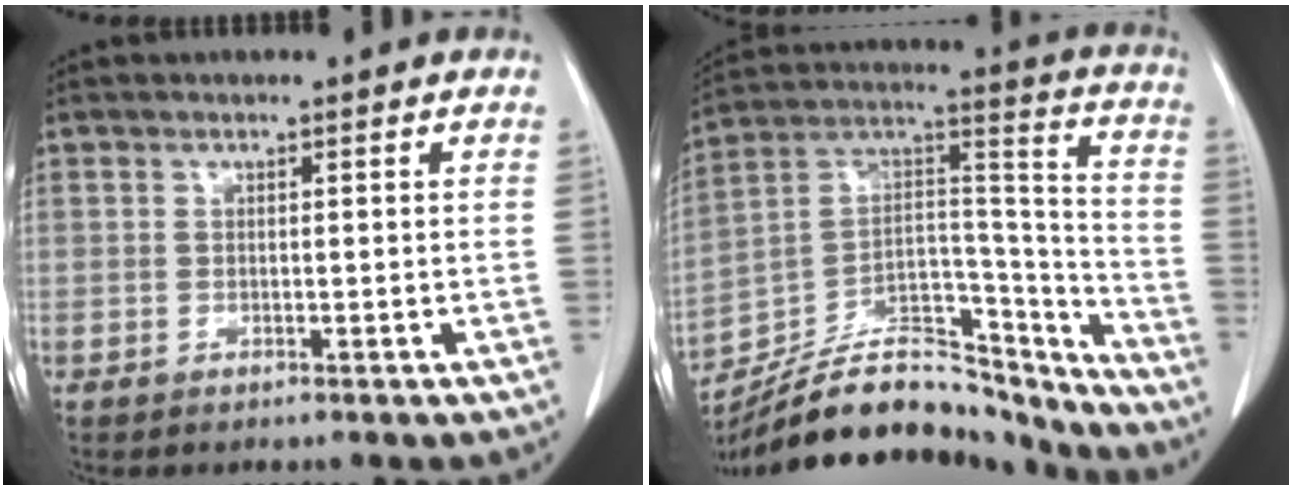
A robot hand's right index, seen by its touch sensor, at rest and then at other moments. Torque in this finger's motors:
{"motor_torque": [-0.97, -0.79, -0.10, -0.07]}